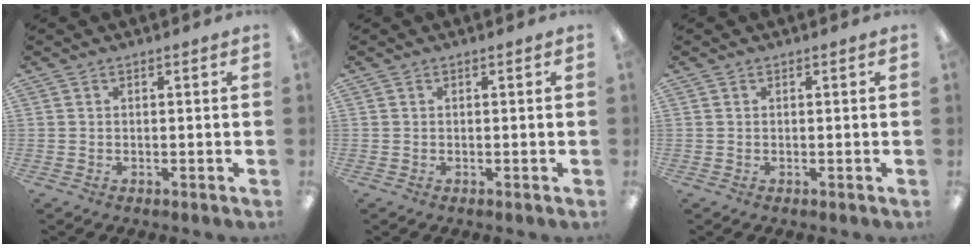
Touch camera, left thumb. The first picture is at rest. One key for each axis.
{"total": 0.0}
{"total": 0.0}